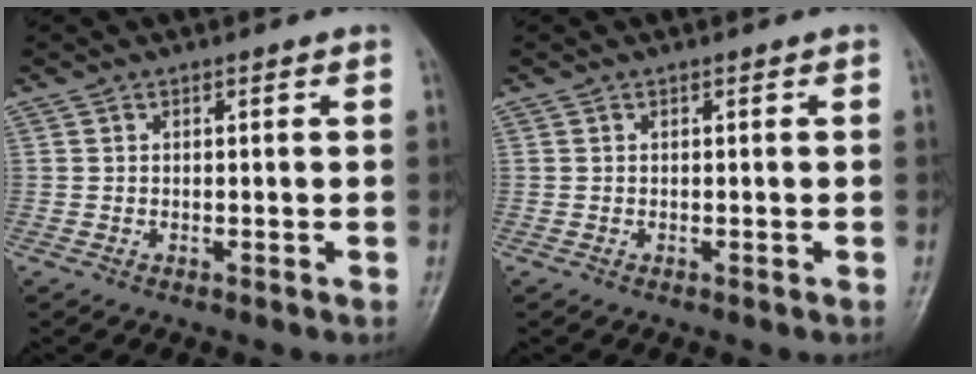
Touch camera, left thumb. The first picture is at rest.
{"total": 0.0}